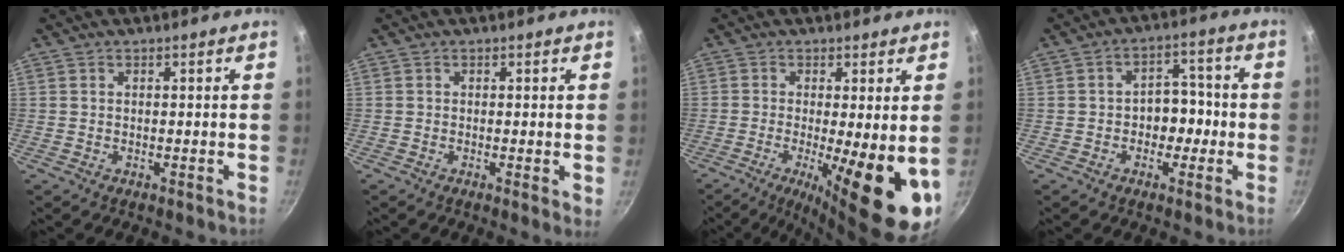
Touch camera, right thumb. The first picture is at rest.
{"total": 1.4, "force": [0.0, 0.3, 1.4], "torque": [-0.020, -0.006, -0.003]}
{"total": 14.8, "force": [-3.0, 3.8, 14.0], "torque": [-0.196, -0.016, -0.039]}
{"total": 6.7, "force": [-1.3, 5.1, 4.2], "torque": [-0.004, 0.027, -0.022]}